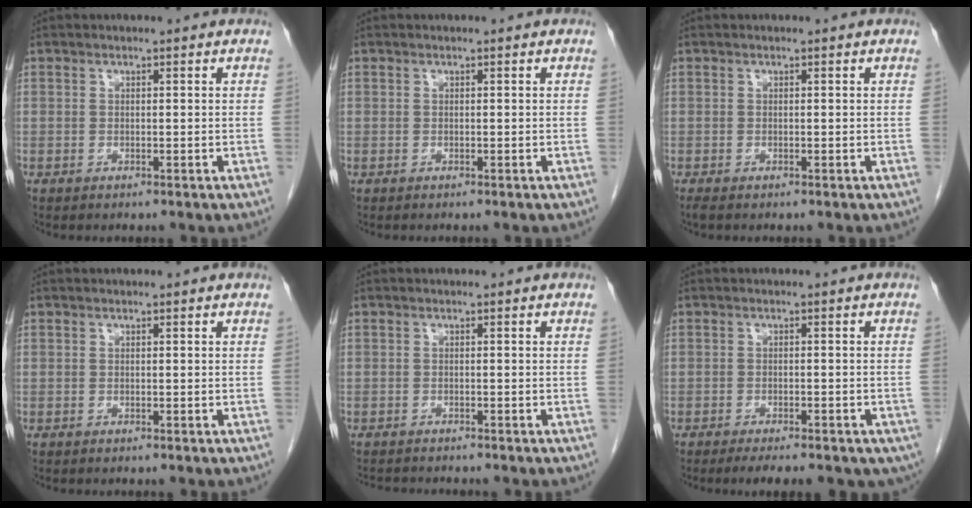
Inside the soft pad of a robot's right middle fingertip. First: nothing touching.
{"total": 0.0}
{"total": 0.5, "force": [-0.5, 0.0, 0.3], "torque": [-0.007, -0.003, -0.009]}
{"total": 0.0}
{"total": 3.9, "force": [-3.7, 0.6, 1.1], "torque": [-0.015, -0.009, -0.054]}
{"total": 10.6, "force": [-7.8, 3.7, 6.2], "torque": [-0.086, -0.008, -0.093]}